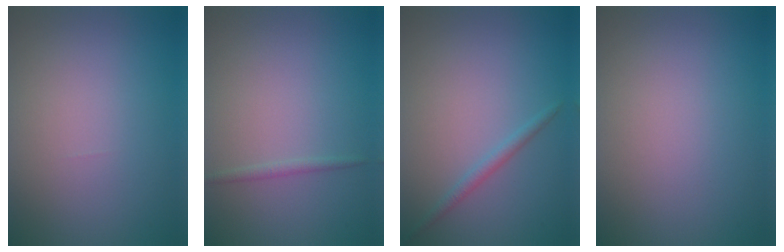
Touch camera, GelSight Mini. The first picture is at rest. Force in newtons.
{"total": 0.7, "press": 0.7, "slide": 0.0}
{"total": 1.3, "press": 1.3, "slide": 0.0}
{"total": 0.0}